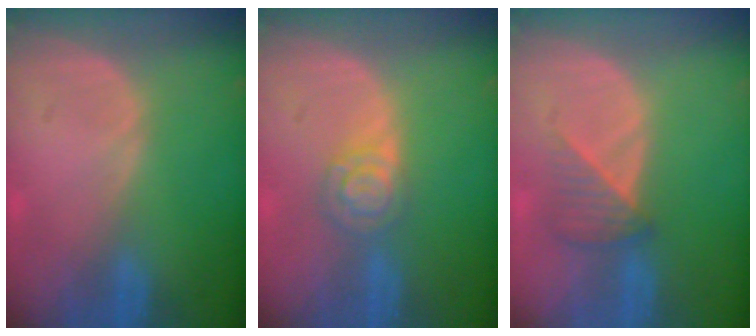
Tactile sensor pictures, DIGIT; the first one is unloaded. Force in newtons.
{"total": 4.6, "press": 4.2, "slide": 2.0}
{"total": 3.5, "press": 3.5, "slide": 0.4}